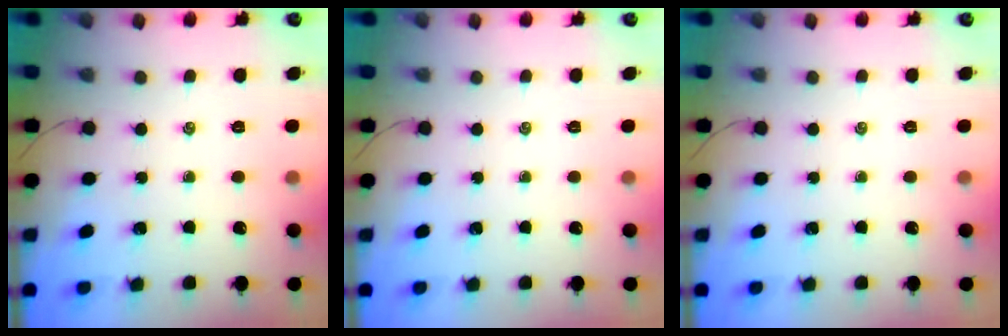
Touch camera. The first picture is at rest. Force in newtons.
{"total": 0.0}
{"total": 0.0}